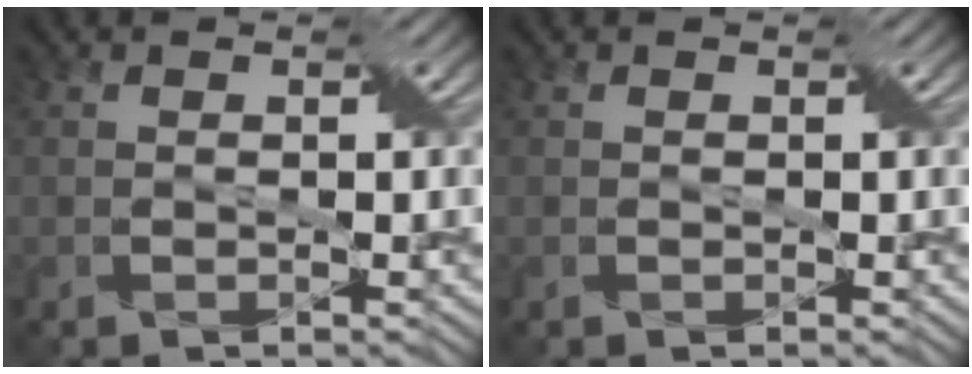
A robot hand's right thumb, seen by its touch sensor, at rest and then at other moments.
{"total": 0.0}